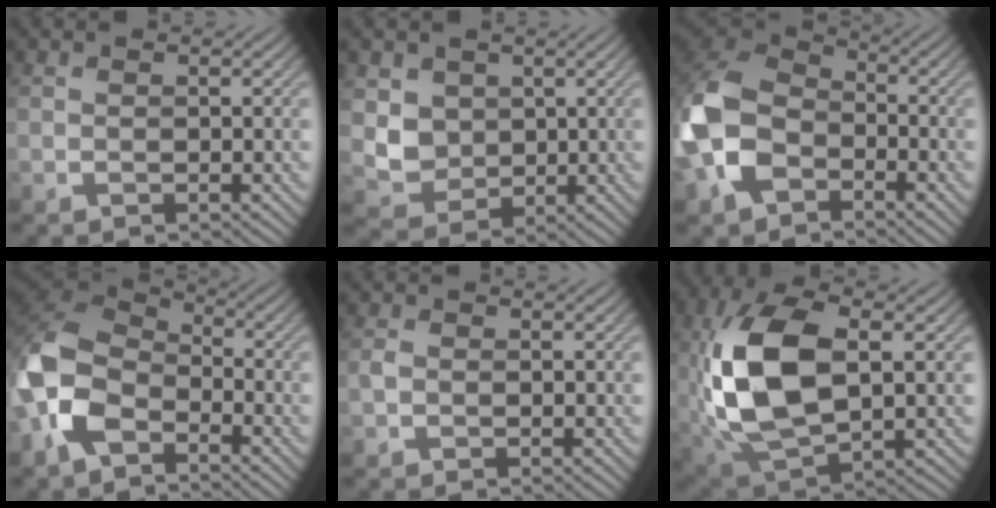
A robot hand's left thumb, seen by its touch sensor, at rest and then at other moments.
{"total": 4.5, "force": [1.3, 4.0, 1.7], "torque": [-0.054, -0.011, 0.017]}
{"total": 12.8, "force": [-4.2, 8.9, 8.1], "torque": [-0.213, -0.020, -0.089]}
{"total": 12.4, "force": [-5.3, 7.8, 8.1], "torque": [-0.213, -0.019, -0.112]}
{"total": 1.3, "force": [-0.3, 1.0, 0.7], "torque": [-0.016, 0.000, -0.009]}
{"total": 14.9, "force": [0.9, 8.2, 12.4], "torque": [-0.291, 0.003, 0.024]}